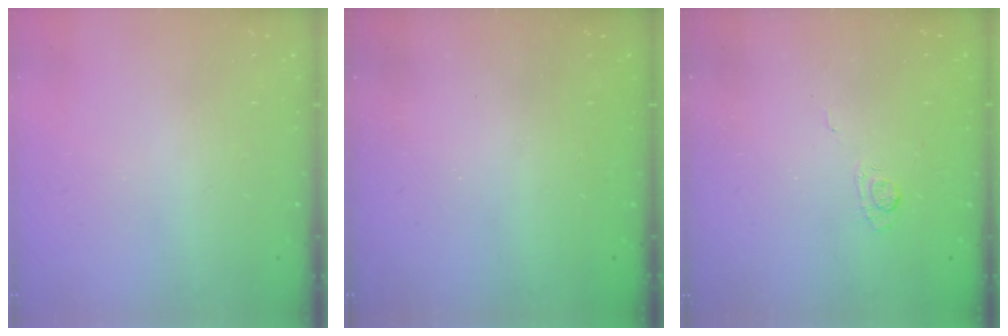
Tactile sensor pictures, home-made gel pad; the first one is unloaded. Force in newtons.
{"total": 2.4, "press": 2.3, "slide": 0.8}
{"total": 3.0, "press": 2.5, "slide": 1.7}